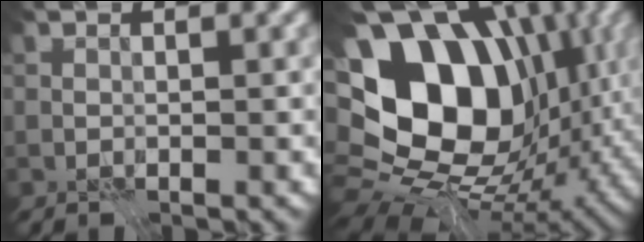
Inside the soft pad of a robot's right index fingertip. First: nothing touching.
{"total": 18.9, "force": [2.7, 14.0, 12.4], "torque": [-0.180, 0.012, 0.065]}